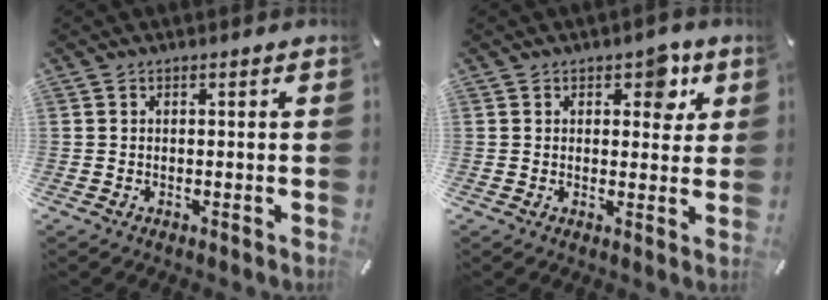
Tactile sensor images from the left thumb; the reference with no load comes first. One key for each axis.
{"total": 5.8, "fx": 2.7, "fy": 3.6, "fz": 3.6, "tx": -0.024, "ty": -0.008, "tz": 0.036}